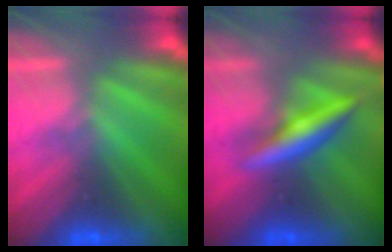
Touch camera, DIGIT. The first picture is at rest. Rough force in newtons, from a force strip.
{"total": 2.8}